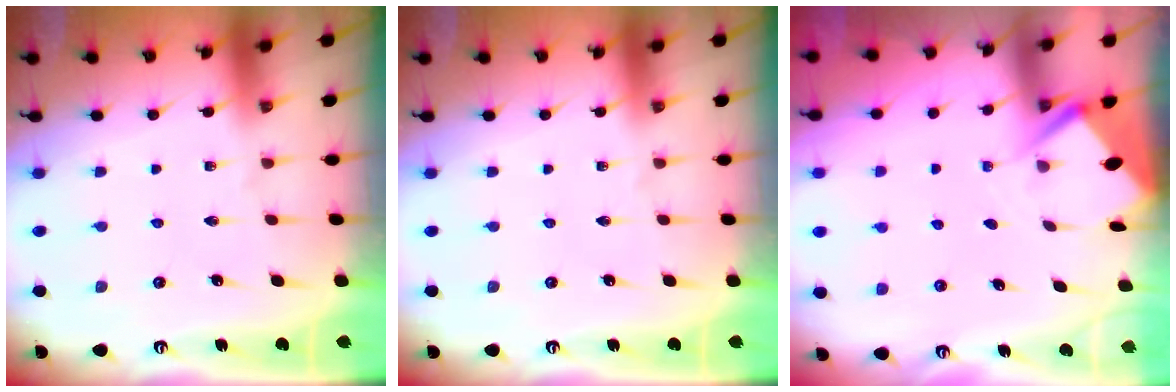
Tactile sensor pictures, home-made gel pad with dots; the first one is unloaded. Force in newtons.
{"total": 0.0}
{"total": 2.7, "press": 2.7, "slide": 0.4}